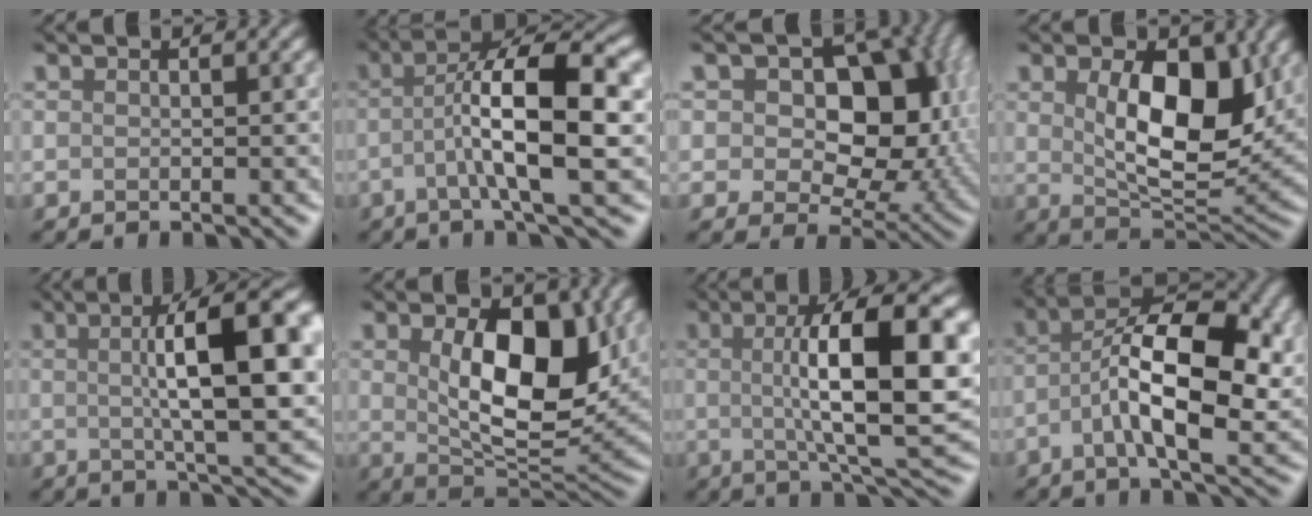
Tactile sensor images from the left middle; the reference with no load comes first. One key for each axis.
{"total": 7.4, "fx": -1.3, "fy": 0.9, "fz": 7.2, "tx": -0.148, "ty": 0.019, "tz": -0.005}
{"total": 8.9, "fx": 1.2, "fy": 6.2, "fz": 6.3, "tx": -0.086, "ty": 0.004, "tz": 0.038}
{"total": 7.0, "fx": 1.7, "fy": 3.0, "fz": 6.1, "tx": -0.126, "ty": -0.005, "tz": 0.051}
{"total": 10.6, "fx": 1.1, "fy": 1.9, "fz": 10.4, "tx": -0.155, "ty": 0.017, "tz": 0.034}
{"total": 7.7, "fx": 1.7, "fy": 3.4, "fz": 6.7, "tx": -0.136, "ty": -0.004, "tz": 0.053}
{"total": 10.3, "fx": 0.8, "fy": 1.8, "fz": 10.1, "tx": -0.158, "ty": 0.011, "tz": 0.034}
{"total": 9.0, "fx": -1.3, "fy": 3.1, "fz": 8.3, "tx": -0.174, "ty": 0.015, "tz": -0.006}